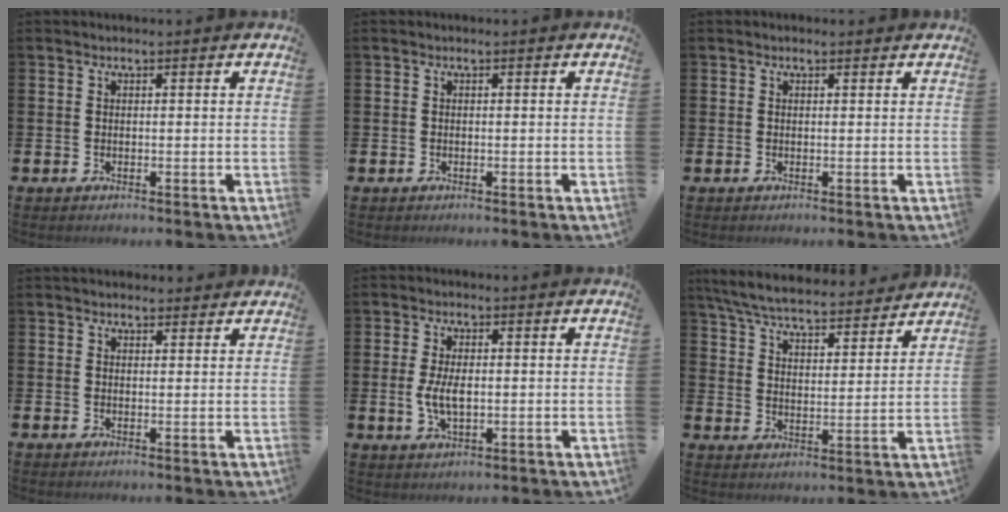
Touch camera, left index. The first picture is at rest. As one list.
[{"total": 0.0}, {"total": 0.0}, {"total": 1.7, "force": [1.6, 0.7, 0.1], "torque": [0.012, -0.003, 0.026]}, {"total": 4.2, "force": [-0.1, 2.0, 3.6], "torque": [-0.071, 0.001, -0.006]}, {"total": 7.0, "force": [6.6, 1.1, 1.9], "torque": [-0.068, -0.041, 0.117]}]